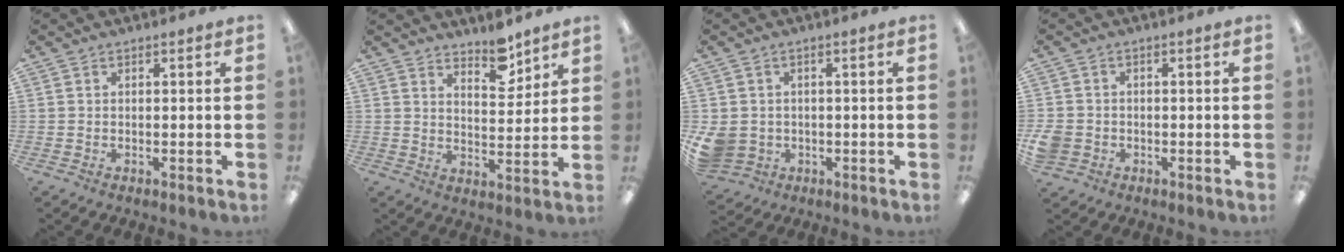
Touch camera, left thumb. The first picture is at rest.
{"total": 7.0, "force": [6.1, 2.5, 2.4], "torque": [-0.015, -0.047, 0.104]}
{"total": 5.4, "force": [-0.7, 5.0, 2.0], "torque": [-0.066, 0.006, -0.011]}
{"total": 3.5, "force": [-1.0, 3.1, 1.2], "torque": [-0.033, 0.001, -0.020]}